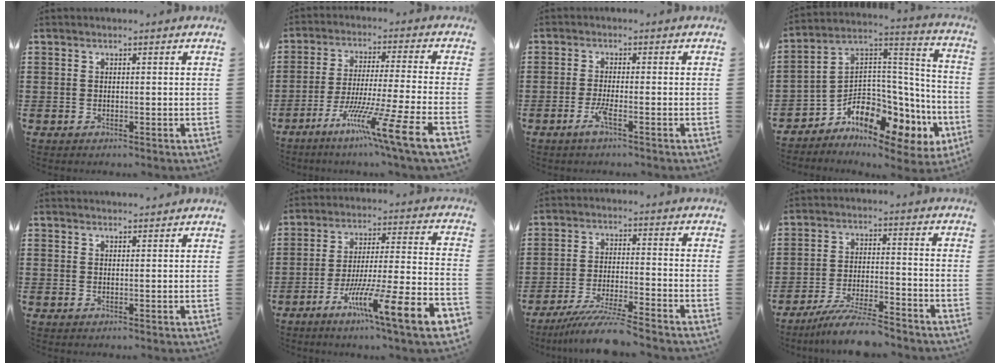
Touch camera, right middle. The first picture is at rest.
{"total": 11.8, "force": [-7.2, -0.9, 9.2], "torque": [-0.169, -0.014, -0.137]}
{"total": 2.7, "force": [-1.4, 0.1, 2.4], "torque": [-0.057, -0.009, -0.030]}
{"total": 7.9, "force": [-5.4, 4.0, 4.1], "torque": [-0.089, -0.025, -0.103]}
{"total": 1.4, "force": [1.4, 0.0, 0.1], "torque": [-0.005, 0.001, 0.026]}
{"total": 12.8, "force": [-7.9, 0.4, 10.0], "torque": [-0.159, -0.008, -0.145]}
{"total": 7.0, "force": [-6.0, -0.5, 3.6], "torque": [-0.073, -0.022, -0.113]}
{"total": 7.3, "force": [-6.5, 0.2, 3.3], "torque": [-0.067, -0.007, -0.122]}